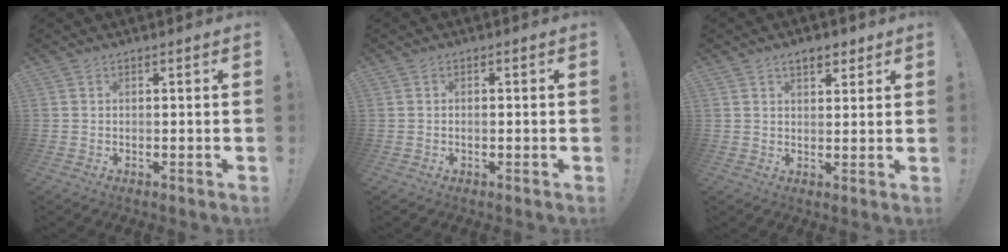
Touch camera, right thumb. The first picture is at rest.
{"total": 0.6, "force": [-0.3, 0.4, 0.4], "torque": [-0.006, 0.002, -0.005]}
{"total": 4.6, "force": [3.0, 2.4, 2.5], "torque": [-0.030, -0.008, 0.052]}